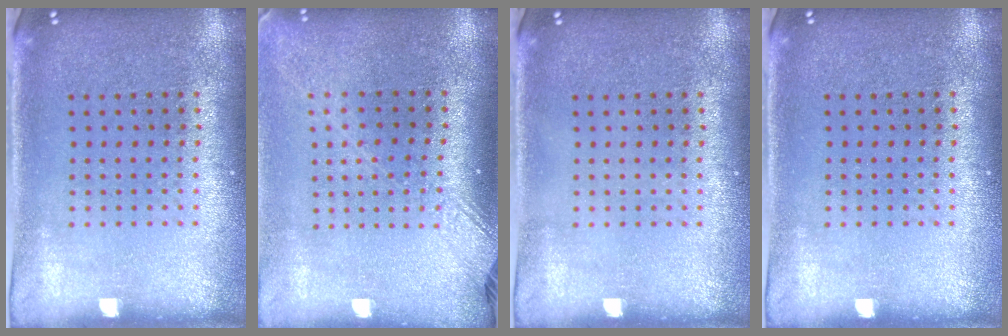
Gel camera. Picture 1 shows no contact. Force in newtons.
{"total": 1.8, "press": 1.4, "slide": 1.2}
{"total": 0.0}
{"total": 0.0}